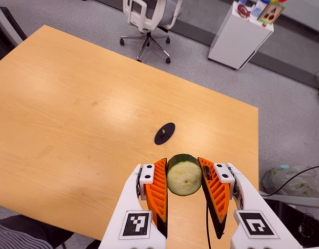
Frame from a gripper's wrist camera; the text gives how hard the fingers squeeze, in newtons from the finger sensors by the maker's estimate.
{"total": 12.2, "left": 11.2, "right": 13.1}